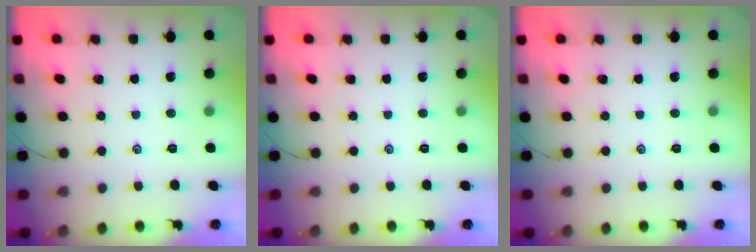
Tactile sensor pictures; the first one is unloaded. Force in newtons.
{"total": 0.0}
{"total": 0.0}